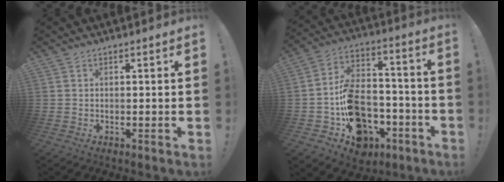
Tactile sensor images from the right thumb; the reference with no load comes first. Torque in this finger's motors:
{"motor_torque": [2.58, 2.08, 1.41, -1.36, 0.37]}